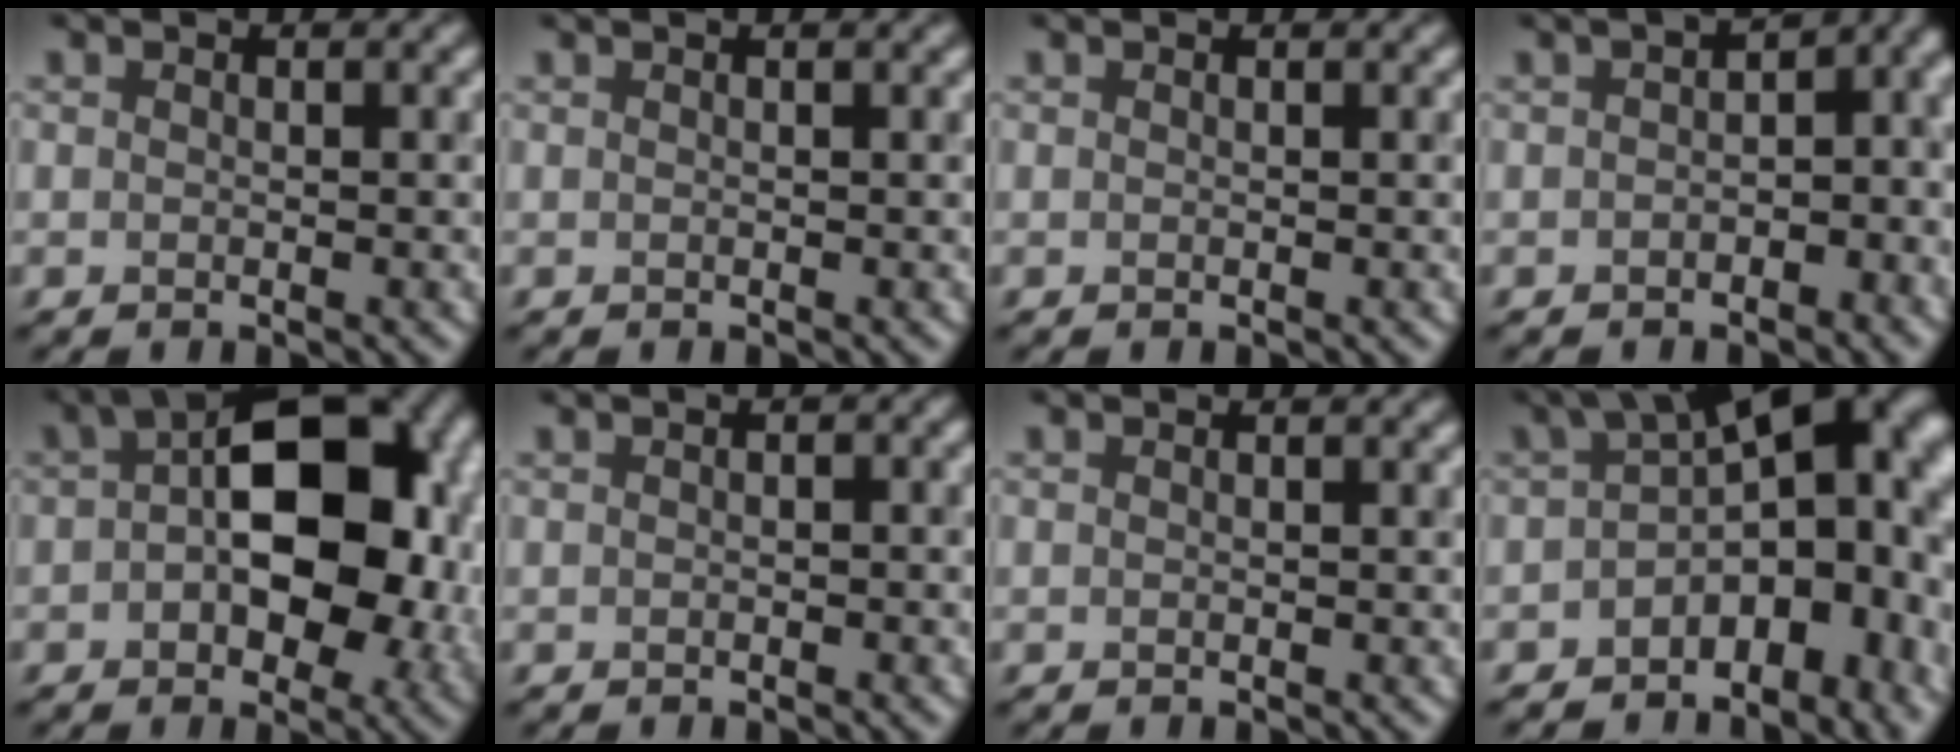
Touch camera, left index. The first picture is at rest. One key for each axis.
{"total": 0.6, "fx": 0.2, "fy": 0.2, "fz": 0.5, "tx": -0.008, "ty": 0.007, "tz": 0.002}
{"total": 0.0}
{"total": 9.8, "fx": -0.4, "fy": 5.8, "fz": 7.9, "tx": -0.045, "ty": 0.007, "tz": -0.003}
{"total": 13.7, "fx": 1.2, "fy": 8.1, "fz": 10.9, "tx": -0.130, "ty": 0.022, "tz": 0.014}
{"total": 1.0, "fx": -0.1, "fy": 0.4, "fz": 0.9, "tx": -0.015, "ty": 0.001, "tz": -0.004}
{"total": 0.0}
{"total": 12.8, "fx": -1.1, "fy": 8.1, "fz": 9.9, "tx": -0.106, "ty": 0.005, "tz": -0.023}